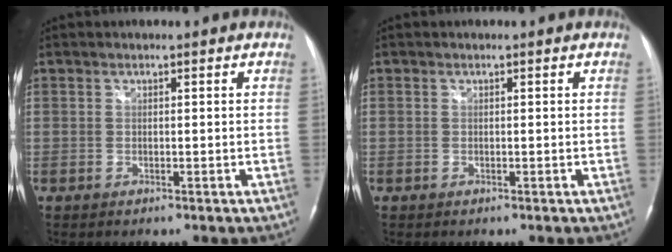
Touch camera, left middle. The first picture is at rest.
{"total": 0.0}